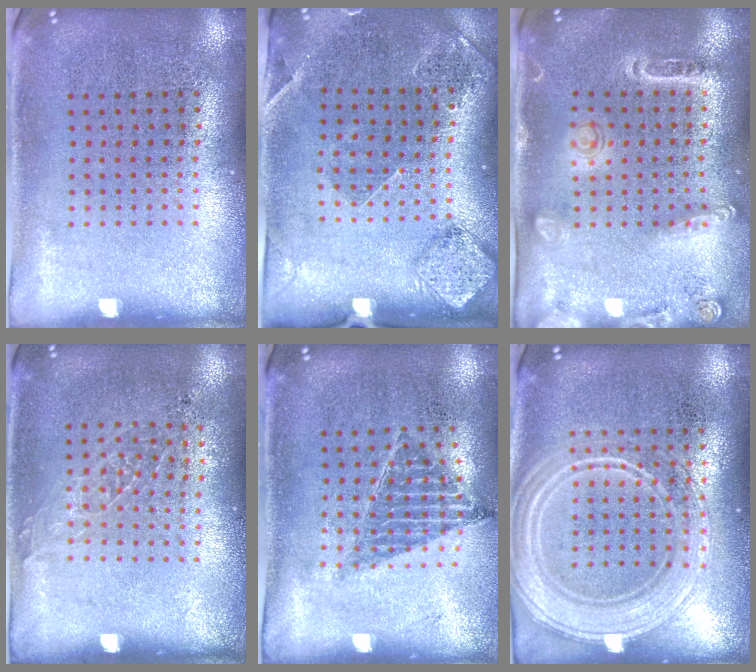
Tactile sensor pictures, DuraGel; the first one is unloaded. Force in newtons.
{"total": 1.5, "press": 1.4, "slide": 0.4}
{"total": 1.7, "press": 1.5, "slide": 0.8}
{"total": 0.9, "press": 0.8, "slide": 0.2}
{"total": 0.8, "press": 0.8, "slide": 0.1}
{"total": 3.9, "press": 3.9, "slide": 0.8}